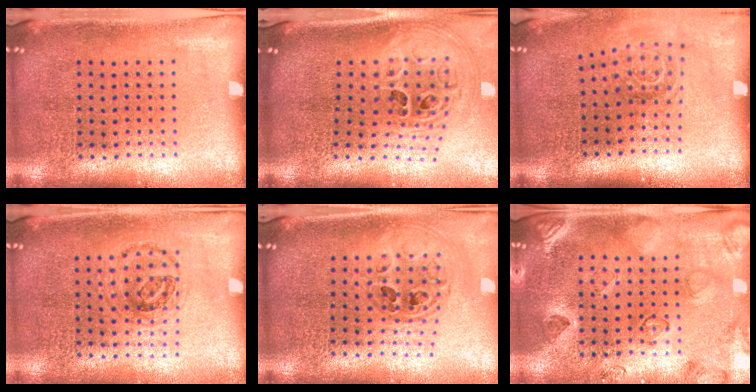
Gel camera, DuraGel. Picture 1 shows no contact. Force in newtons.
{"total": 2.0, "press": 1.6, "slide": 1.2}
{"total": 1.6, "press": 1.1, "slide": 1.1}
{"total": 0.9, "press": 0.9, "slide": 0.2}
{"total": 1.0, "press": 1.0, "slide": 0.2}
{"total": 2.3, "press": 2.1, "slide": 0.9}